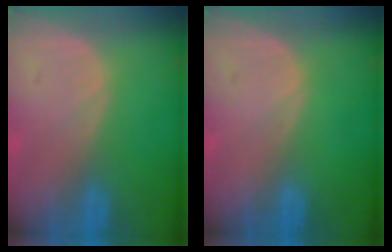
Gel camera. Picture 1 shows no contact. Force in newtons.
{"total": 0.0}